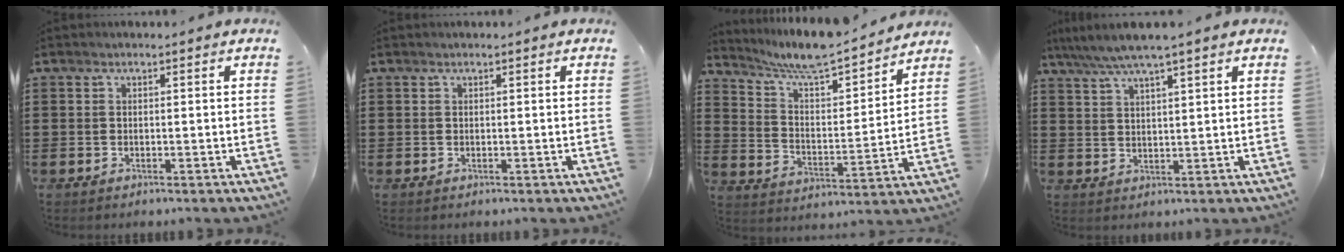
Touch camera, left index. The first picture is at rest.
{"total": 0.0}
{"total": 6.8, "force": [6.5, 0.4, 2.0], "torque": [-0.068, -0.051, 0.107]}
{"total": 4.6, "force": [3.7, -0.1, 2.8], "torque": [-0.063, -0.010, 0.065]}